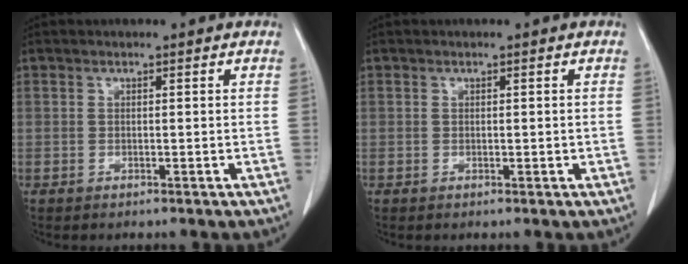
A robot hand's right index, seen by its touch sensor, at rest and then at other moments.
{"total": 1.0, "force": [0.0, 0.5, 0.9], "torque": [-0.011, 0.001, 0.004]}